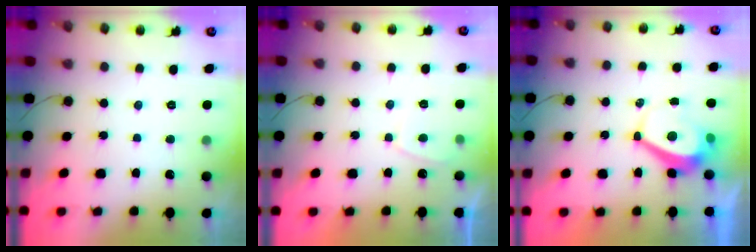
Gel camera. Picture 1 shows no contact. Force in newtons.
{"total": 1.5, "press": 1.3, "slide": 0.6}
{"total": 4.3, "press": 4.3, "slide": 0.1}